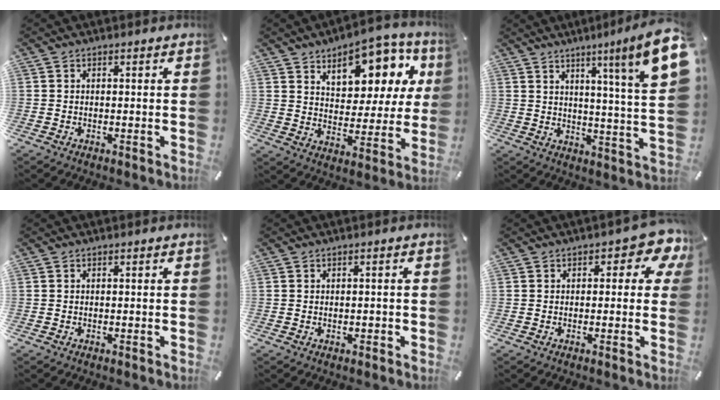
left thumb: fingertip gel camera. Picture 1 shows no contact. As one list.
[{"total": 13.3, "force": [7.8, 8.1, 7.1], "torque": [-0.086, -0.063, 0.134]}, {"total": 12.9, "force": [6.9, -0.4, 10.9], "torque": [-0.165, -0.052, 0.096]}, {"total": 0.0}, {"total": 0.7, "force": [-0.2, 0.5, 0.5], "torque": [-0.009, 0.000, -0.005]}, {"total": 5.7, "force": [2.3, 3.1, 4.2], "torque": [-0.048, -0.007, 0.033]}]